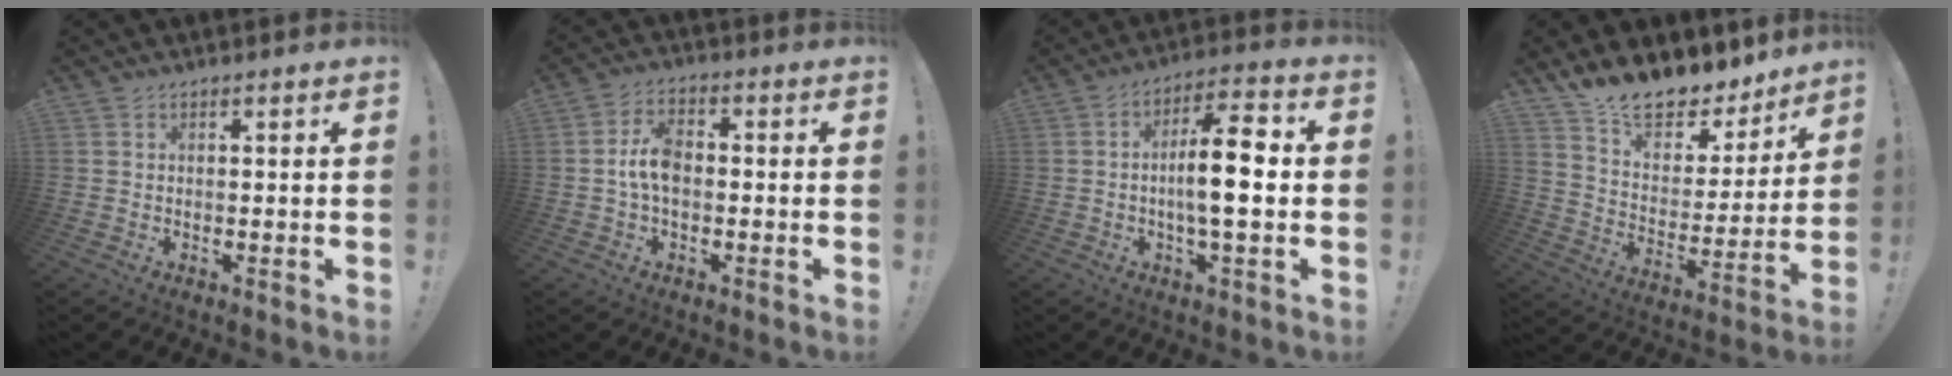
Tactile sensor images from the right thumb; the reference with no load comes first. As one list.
[{"total": 7.3, "force": [-0.7, 4.1, 6.0], "torque": [-0.108, 0.010, -0.011]}, {"total": 12.4, "force": [-0.9, 3.5, 11.9], "torque": [-0.206, 0.010, -0.024]}, {"total": 13.4, "force": [11.8, 4.9, 4.3], "torque": [-0.079, -0.102, 0.209]}]